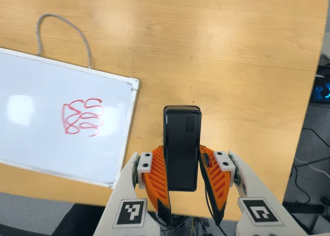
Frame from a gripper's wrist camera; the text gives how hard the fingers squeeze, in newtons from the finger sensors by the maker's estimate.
{"total": 4.2, "left": 2.7, "right": 5.7}